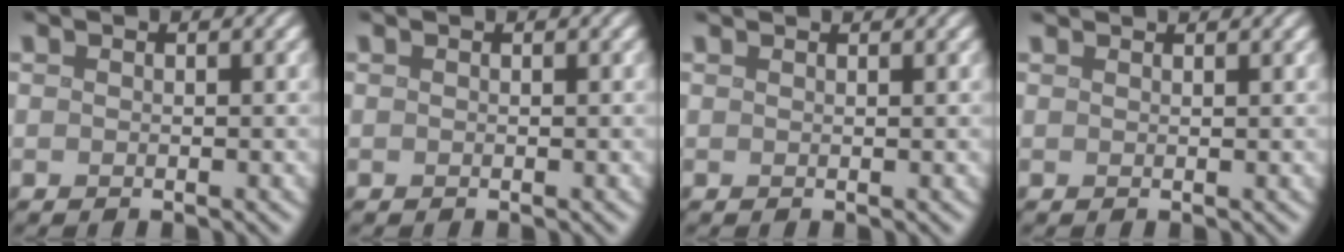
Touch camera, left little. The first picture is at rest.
{"total": 0.0}
{"total": 1.2, "force": [1.2, 0.2, 0.4], "torque": [-0.007, -0.001, 0.008]}
{"total": 1.6, "force": [1.6, 0.2, 0.5], "torque": [-0.011, 0.001, 0.014]}